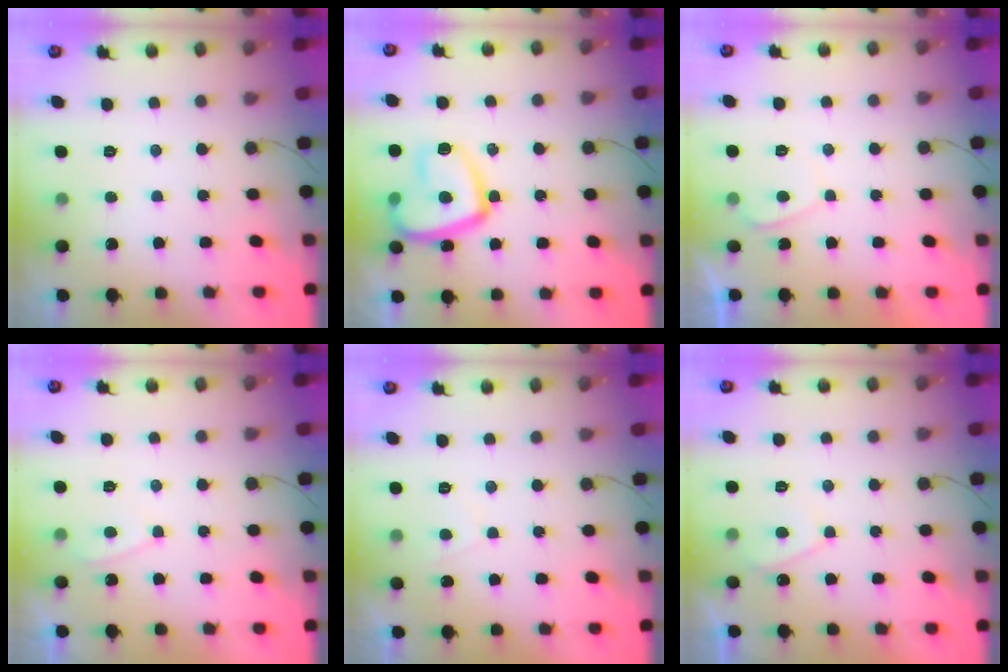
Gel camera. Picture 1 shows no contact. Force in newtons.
{"total": 15.6, "press": 15.5, "slide": 1.5}
{"total": 0.6, "press": 0.4, "slide": 0.5}
{"total": 2.9, "press": 2.9, "slide": 0.3}
{"total": 0.9, "press": 0.7, "slide": 0.5}
{"total": 2.3, "press": 2.2, "slide": 0.5}